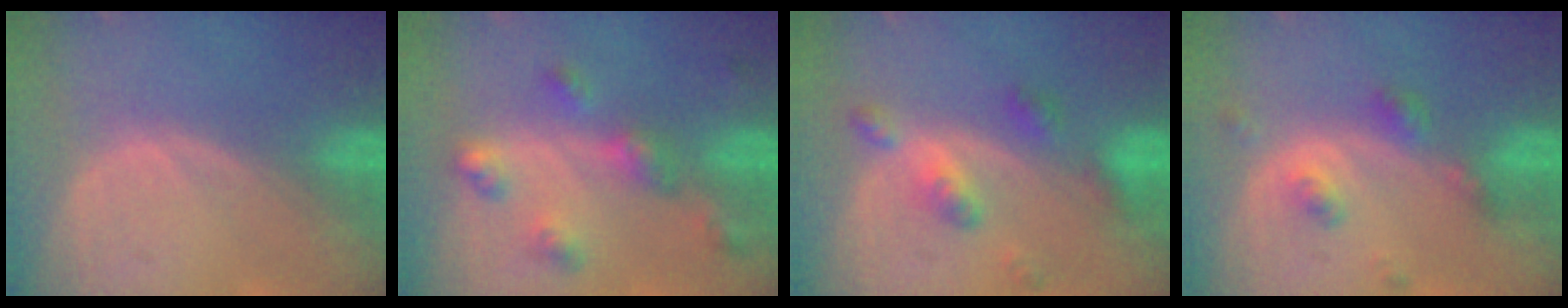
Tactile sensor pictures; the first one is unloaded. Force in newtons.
{"total": 6.6, "press": 5.8, "slide": 3.2}
{"total": 5.9, "press": 5.1, "slide": 2.9}
{"total": 4.9, "press": 4.3, "slide": 2.2}